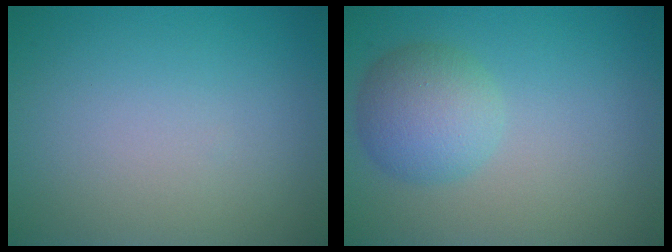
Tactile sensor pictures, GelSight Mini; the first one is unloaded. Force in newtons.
{"total": 4.2, "press": 4.2, "slide": 0.1}